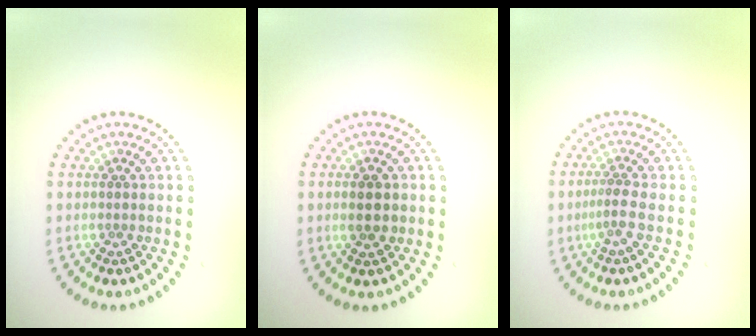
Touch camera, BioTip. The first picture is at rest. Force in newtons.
{"total": 2.1, "press": 2.1, "slide": 0.1}
{"total": 1.8, "press": 1.2, "slide": 1.3}